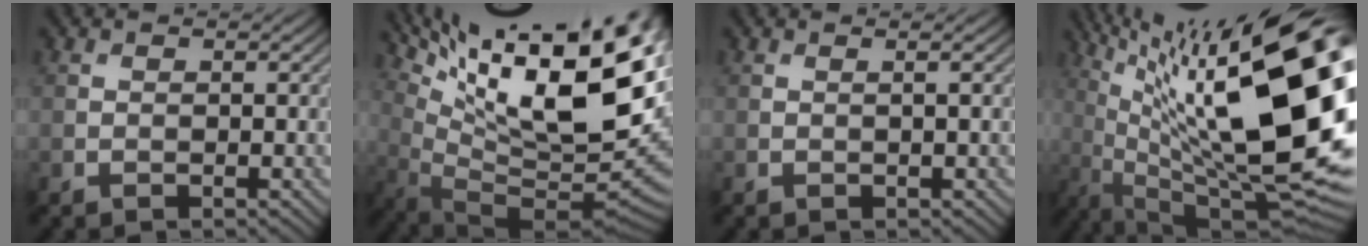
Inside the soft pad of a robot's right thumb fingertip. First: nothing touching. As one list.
[{"total": 20.7, "force": [9.0, 7.0, 17.3], "torque": [-0.247, 0.027, 0.156]}, {"total": 1.2, "force": [0.2, 0.2, 1.2], "torque": [-0.016, 0.007, -0.001]}, {"total": 23.7, "force": [5.0, 7.6, 21.9], "torque": [-0.317, 0.032, 0.080]}]